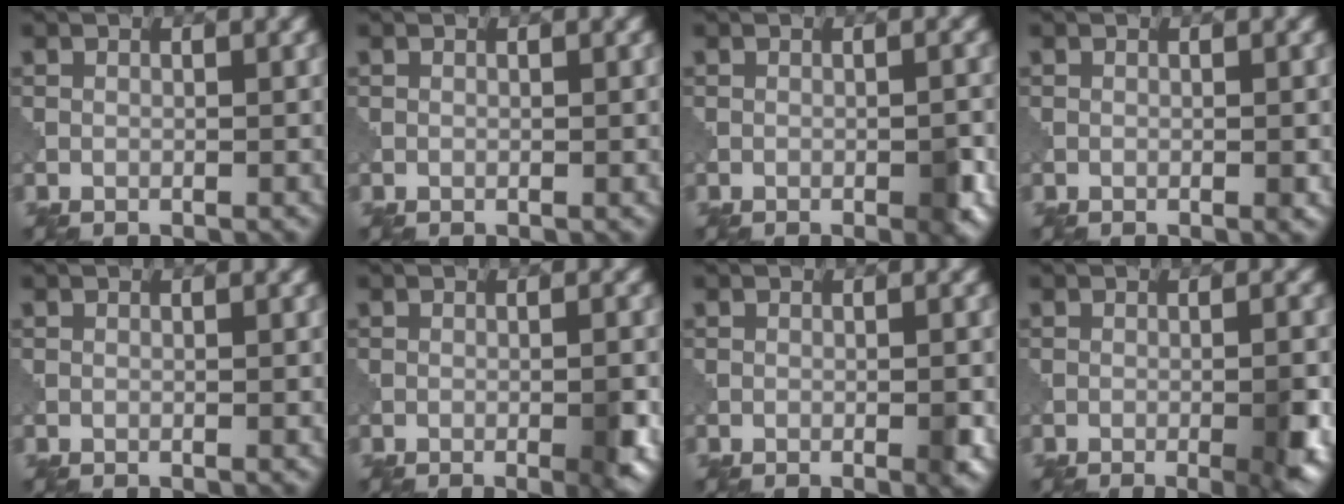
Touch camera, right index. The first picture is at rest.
{"total": 0.0}
{"total": 2.1, "force": [-0.9, 0.5, 1.8], "torque": [-0.029, 0.002, -0.014]}
{"total": 0.7, "force": [-0.2, 0.1, 0.6], "torque": [-0.010, 0.000, -0.002]}
{"total": 0.0}
{"total": 2.9, "force": [-1.1, 0.6, 2.7], "torque": [-0.042, -0.001, -0.016]}
{"total": 1.5, "force": [-0.5, 0.3, 1.4], "torque": [-0.020, 0.000, -0.007]}
{"total": 4.8, "force": [-1.6, 1.2, 4.4], "torque": [-0.065, -0.003, -0.019]}